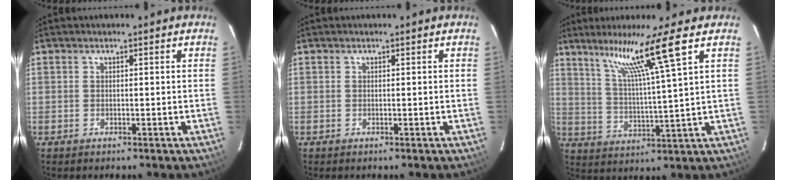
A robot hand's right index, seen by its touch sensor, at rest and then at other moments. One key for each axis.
{"total": 0.0}
{"total": 10.5, "fx": 6.7, "fy": -2.5, "fz": 7.7, "tx": -0.129, "ty": 0.004, "tz": 0.131}